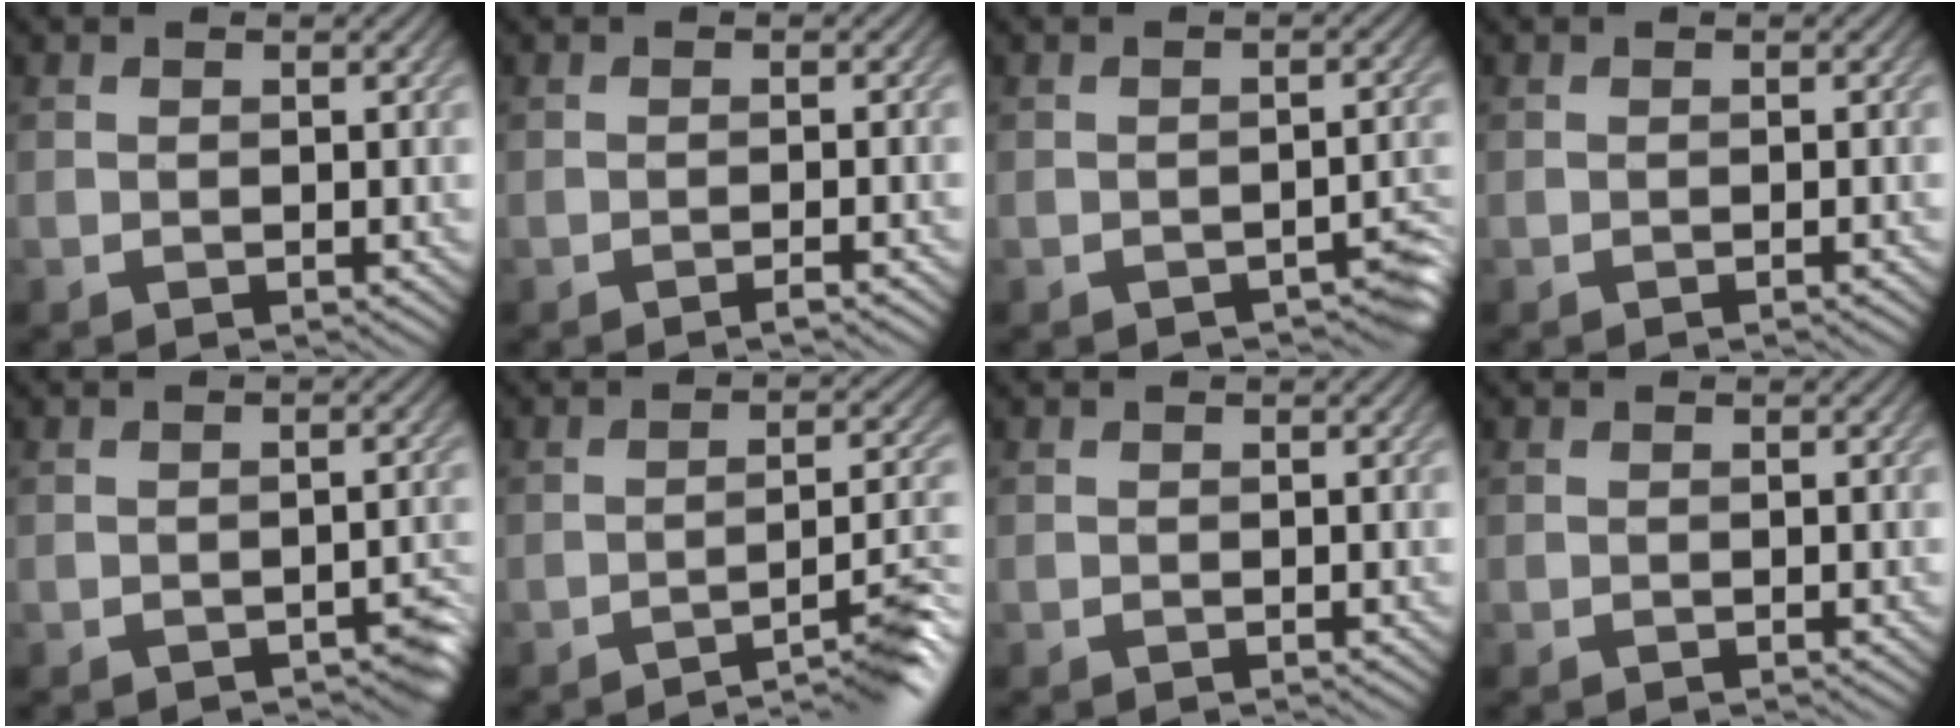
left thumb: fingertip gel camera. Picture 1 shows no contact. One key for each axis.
{"total": 1.5, "fx": -0.9, "fy": 0.1, "fz": 1.2, "tx": -0.012, "ty": 0.006, "tz": -0.022}
{"total": 3.4, "fx": -2.4, "fy": 1.2, "fz": 2.1, "tx": -0.022, "ty": -0.001, "tz": -0.024}
{"total": 0.7, "fx": -0.4, "fy": 0.1, "fz": 0.6, "tx": -0.005, "ty": 0.003, "tz": -0.011}
{"total": 2.4, "fx": -1.6, "fy": 0.9, "fz": 1.5, "tx": -0.019, "ty": -0.002, "tz": -0.018}
{"total": 7.2, "fx": -5.1, "fy": 1.0, "fz": 5.0, "tx": -0.063, "ty": 0.020, "tz": -0.080}
{"total": 0.0}
{"total": 0.0}